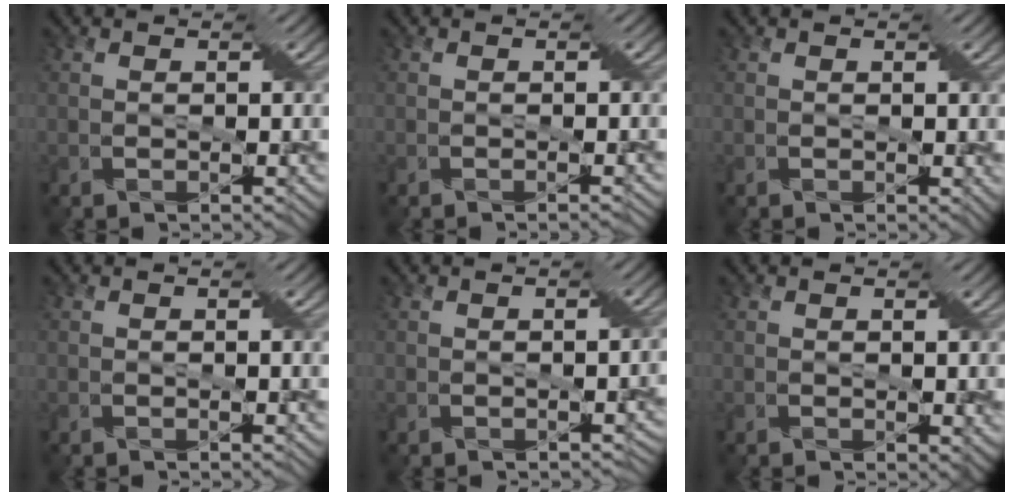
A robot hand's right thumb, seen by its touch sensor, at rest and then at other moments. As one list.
[{"total": 0.5, "force": [-0.3, -0.4, 0.0], "torque": [0.004, 0.000, -0.003]}, {"total": 0.7, "force": [0.2, 0.5, 0.4], "torque": [0.000, -0.002, 0.002]}, {"total": 0.5, "force": [0.1, -0.1, 0.5], "torque": [-0.009, -0.002, 0.002]}, {"total": 1.6, "force": [-0.5, 1.1, 1.1], "torque": [-0.004, -0.009, -0.005]}, {"total": 1.3, "force": [0.4, 0.9, 0.9], "torque": [-0.008, -0.006, 0.008]}]